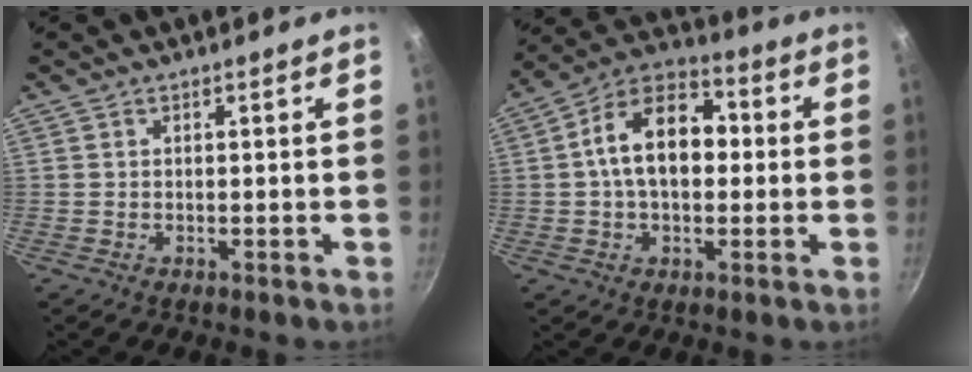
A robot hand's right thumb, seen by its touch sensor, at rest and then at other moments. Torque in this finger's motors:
{"motor_torque": [1.28, 2.75, 1.50, -0.23, 0.16]}